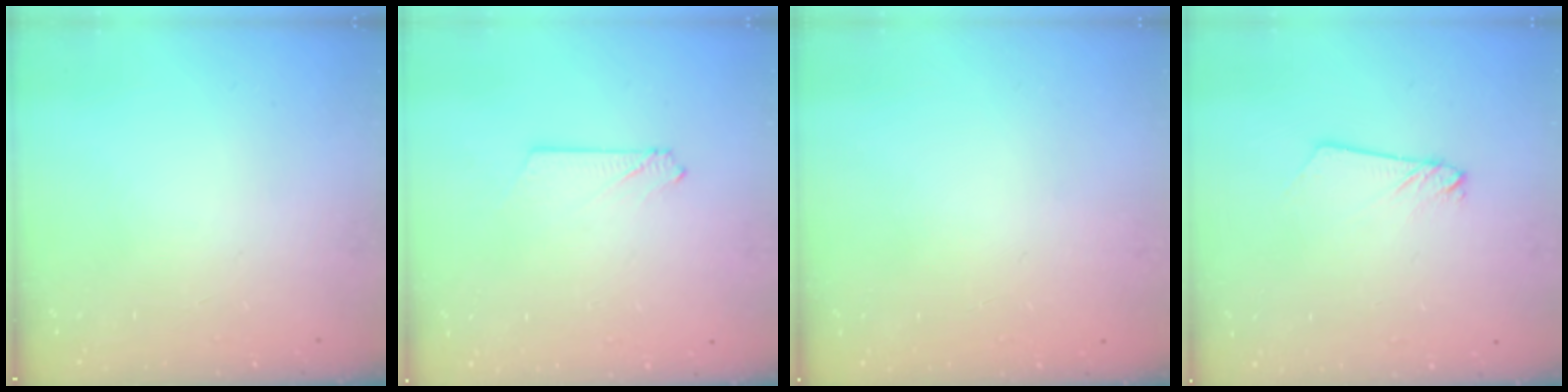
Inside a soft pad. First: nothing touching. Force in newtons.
{"total": 2.6, "press": 2.6, "slide": 0.3}
{"total": 0.7, "press": 0.3, "slide": 0.7}
{"total": 2.2, "press": 2.2, "slide": 0.1}